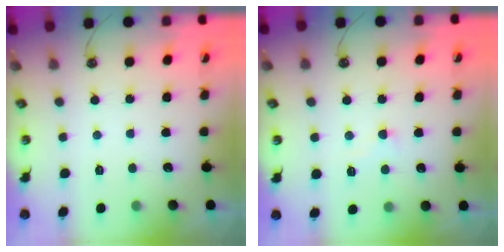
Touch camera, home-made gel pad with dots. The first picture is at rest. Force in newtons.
{"total": 2.5, "press": 2.5, "slide": 0.4}